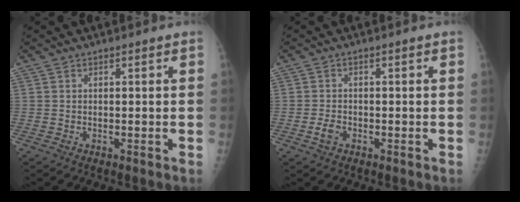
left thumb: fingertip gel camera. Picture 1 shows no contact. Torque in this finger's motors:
{"motor_torque": [-0.49, 0.46, 0.19, -0.04, 0.00]}